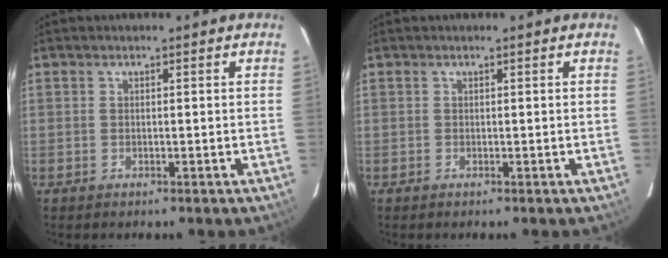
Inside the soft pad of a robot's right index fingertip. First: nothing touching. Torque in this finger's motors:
{"motor_torque": [0.02, 0.05, -0.01, 0.01]}